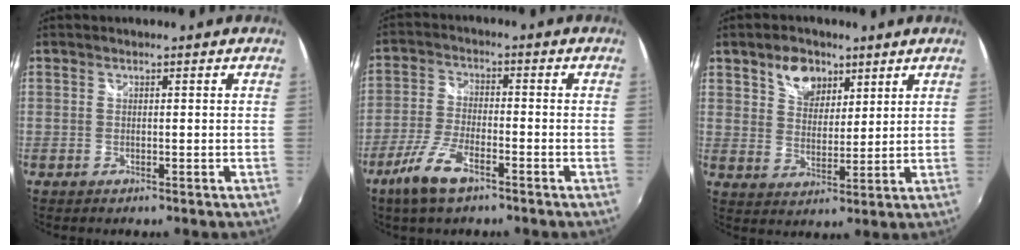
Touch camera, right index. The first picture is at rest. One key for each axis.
{"total": 8.7, "fx": -5.7, "fy": 2.7, "fz": 6.0, "tx": -0.139, "ty": -0.008, "tz": -0.113}
{"total": 7.7, "fx": 4.6, "fy": 5.0, "fz": 3.5, "tx": -0.052, "ty": 0.012, "tz": 0.082}